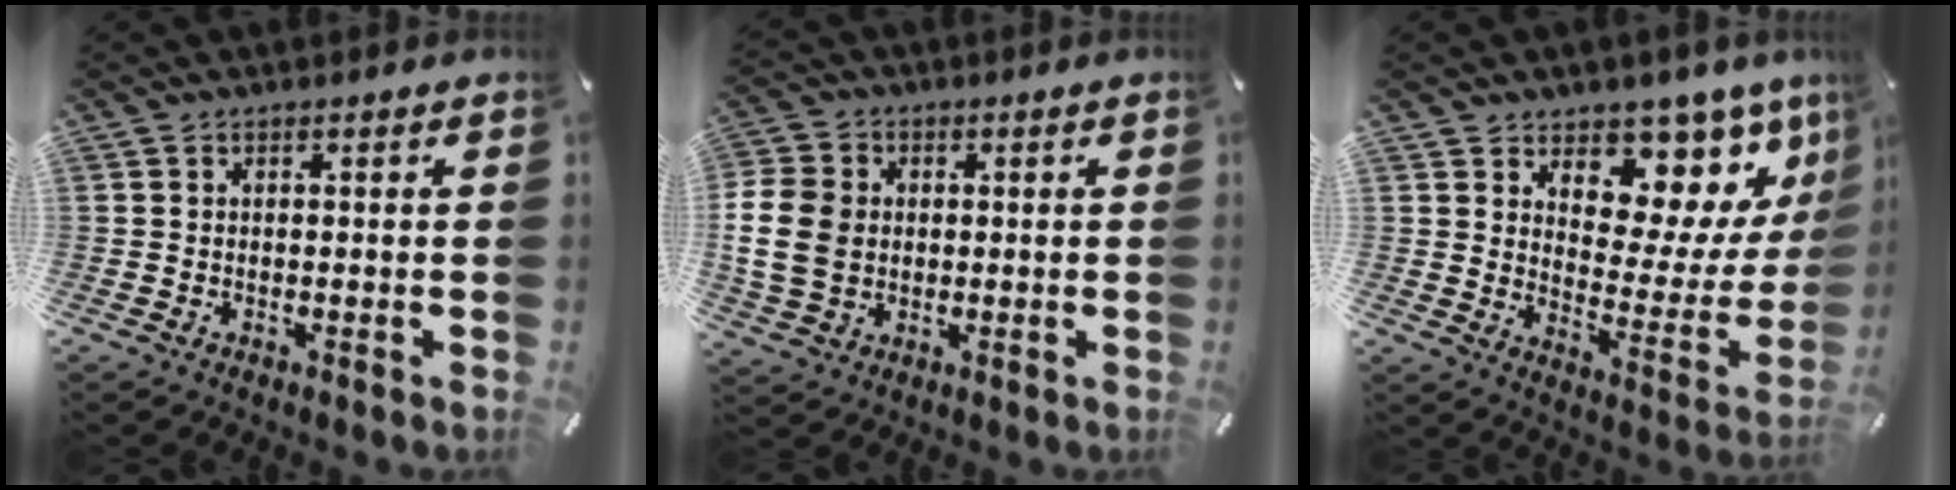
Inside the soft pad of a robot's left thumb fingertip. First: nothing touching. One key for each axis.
{"total": 10.2, "fx": -0.1, "fy": 8.7, "fz": 5.3, "tx": -0.134, "ty": 0.014, "tz": 0.000}
{"total": 10.2, "fx": 7.3, "fy": 6.4, "fz": 3.2, "tx": -0.024, "ty": -0.089, "tz": 0.124}